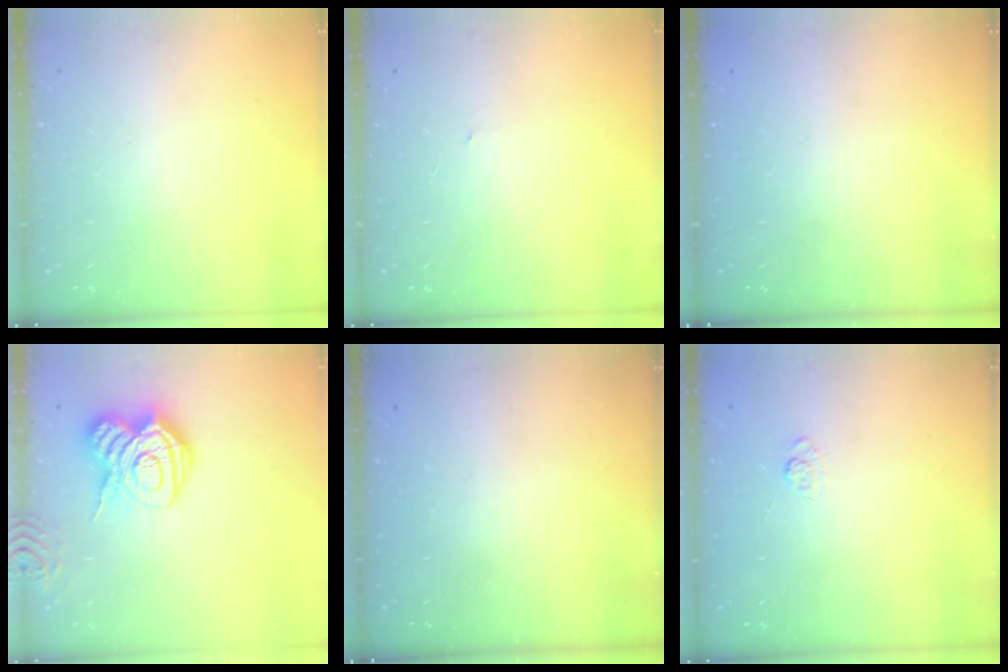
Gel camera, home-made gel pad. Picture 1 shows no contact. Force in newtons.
{"total": 0.6, "press": 0.6, "slide": 0.1}
{"total": 2.3, "press": 2.2, "slide": 0.8}
{"total": 13.5, "press": 13.5, "slide": 0.9}
{"total": 2.4, "press": 2.3, "slide": 0.8}
{"total": 2.2, "press": 1.8, "slide": 1.3}